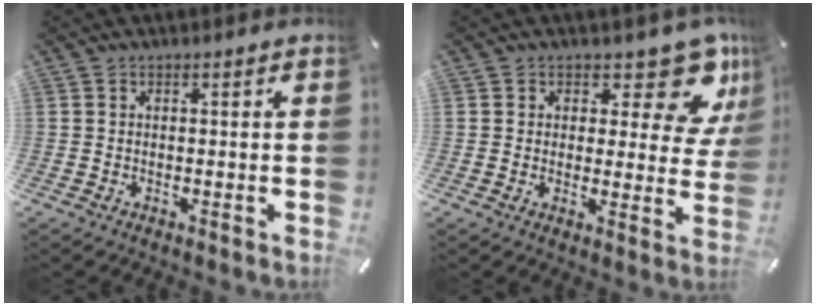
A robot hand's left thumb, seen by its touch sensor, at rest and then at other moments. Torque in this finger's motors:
{"motor_torque": [0.11, 0.17, 0.17, 0.02, 0.01]}